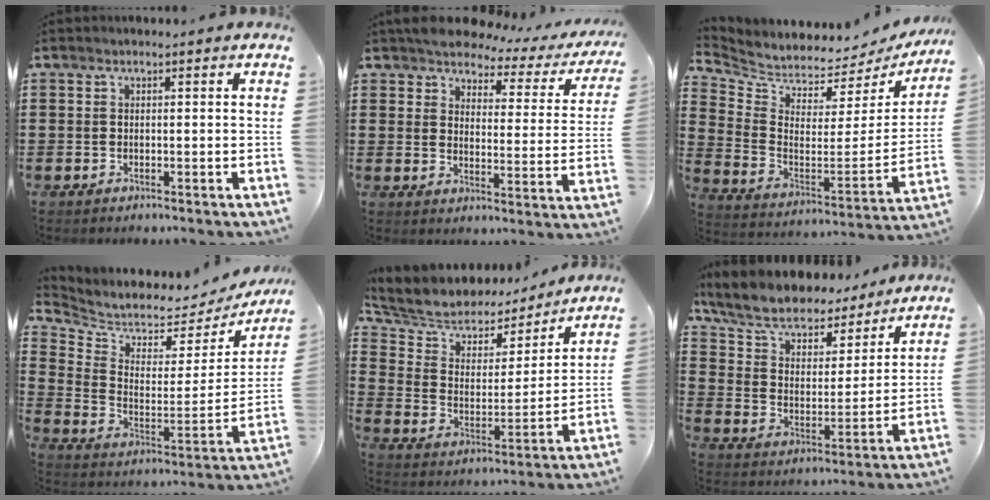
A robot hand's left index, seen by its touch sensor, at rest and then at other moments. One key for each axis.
{"total": 4.2, "fx": 4.1, "fy": 0.9, "fz": 0.7, "tx": -0.043, "ty": -0.026, "tz": 0.067}
{"total": 4.1, "fx": 3.9, "fy": 1.0, "fz": 0.2, "tx": -0.036, "ty": -0.054, "tz": 0.065}
{"total": 4.4, "fx": 4.3, "fy": 1.1, "fz": 0.3, "tx": -0.039, "ty": -0.047, "tz": 0.070}
{"total": 6.2, "fx": 5.4, "fy": 2.6, "fz": 1.2, "tx": -0.063, "ty": -0.036, "tz": 0.090}
{"total": 7.3, "fx": 6.5, "fy": 2.4, "fz": 2.3, "tx": -0.077, "ty": -0.041, "tz": 0.112}